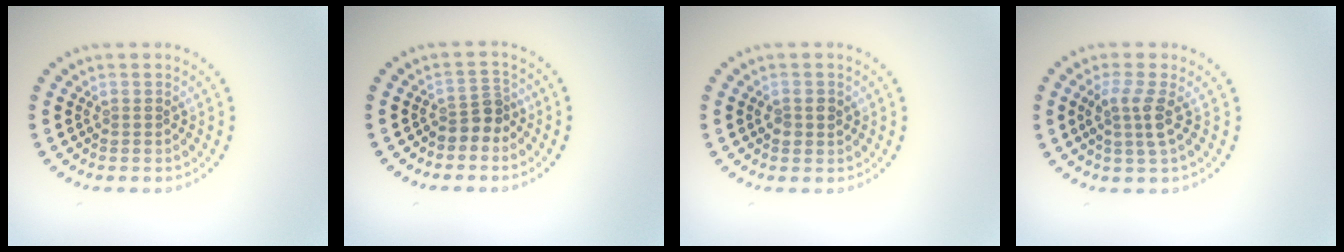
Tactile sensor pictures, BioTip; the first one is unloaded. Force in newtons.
{"total": 2.2, "press": 1.7, "slide": 1.4}
{"total": 1.4, "press": 1.4, "slide": 0.2}
{"total": 2.5, "press": 2.0, "slide": 1.5}